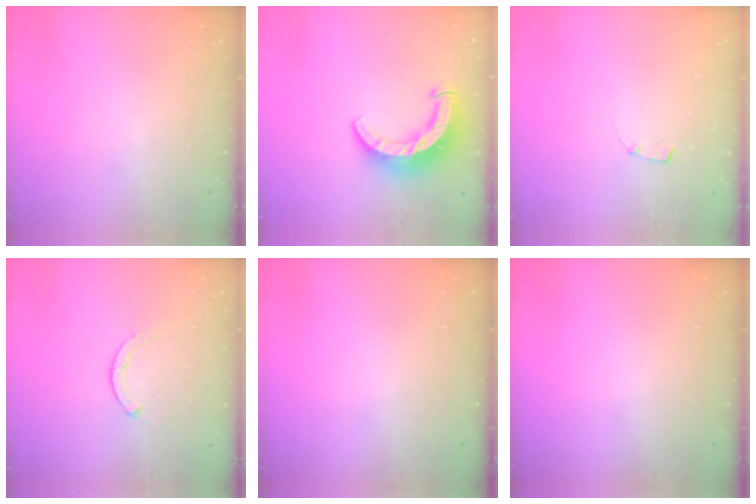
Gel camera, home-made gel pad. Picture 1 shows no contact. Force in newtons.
{"total": 10.5, "press": 10.5, "slide": 1.2}
{"total": 1.7, "press": 1.7, "slide": 0.2}
{"total": 1.8, "press": 1.7, "slide": 0.5}
{"total": 0.0}
{"total": 0.0}